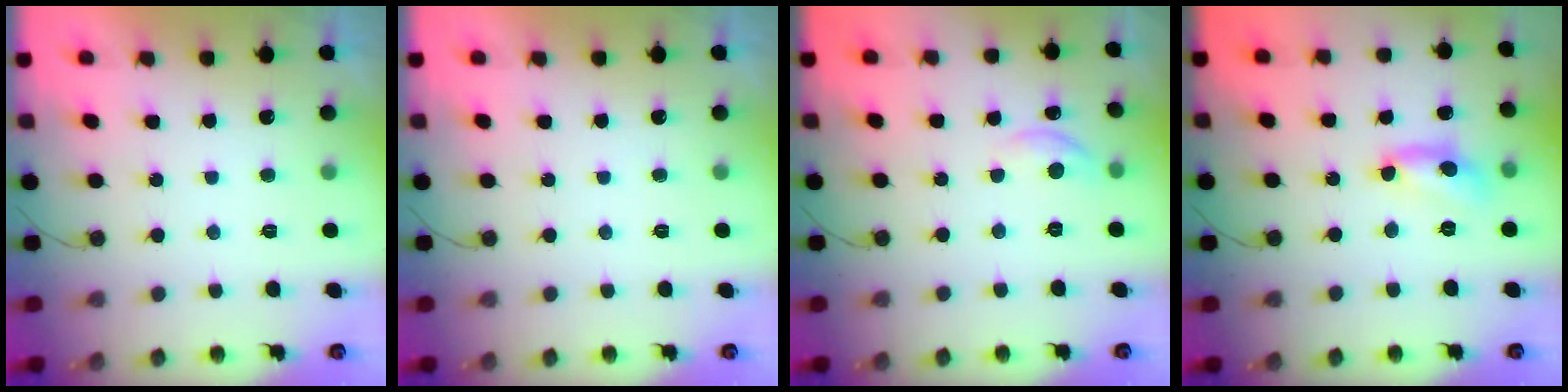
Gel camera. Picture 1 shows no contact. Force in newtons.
{"total": 0.0}
{"total": 5.3, "press": 5.3, "slide": 0.7}
{"total": 9.1, "press": 9.1, "slide": 0.8}